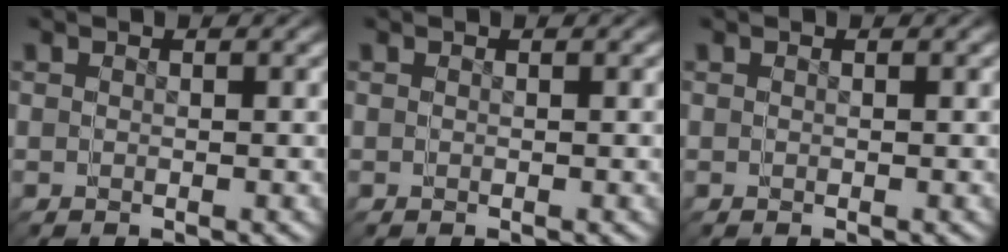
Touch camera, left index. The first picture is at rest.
{"total": 0.0}
{"total": 0.0}